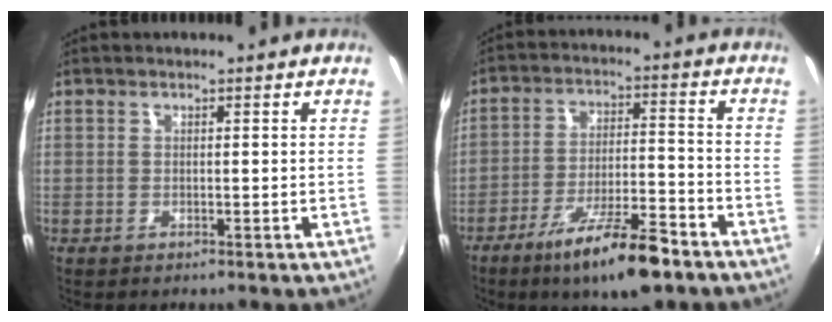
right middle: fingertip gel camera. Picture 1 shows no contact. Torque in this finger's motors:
{"motor_torque": [1.12, -1.02, 0.55, 0.17]}